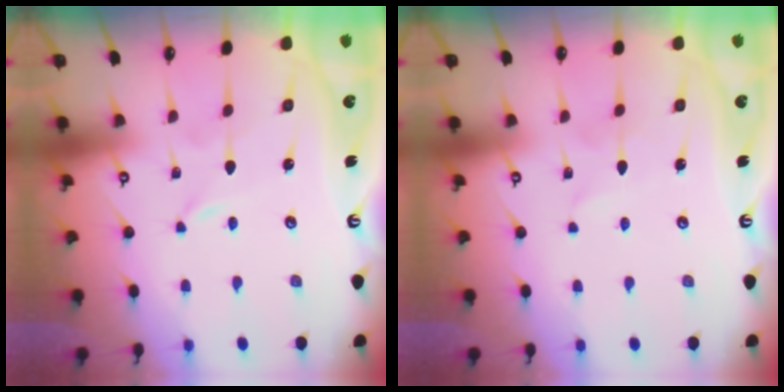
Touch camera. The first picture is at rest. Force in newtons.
{"total": 2.9, "press": 2.9, "slide": 0.4}